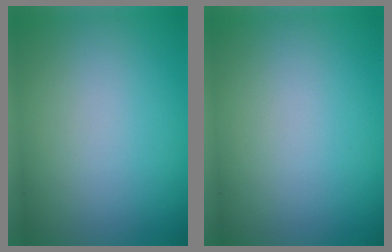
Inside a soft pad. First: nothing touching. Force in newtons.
{"total": 0.0}